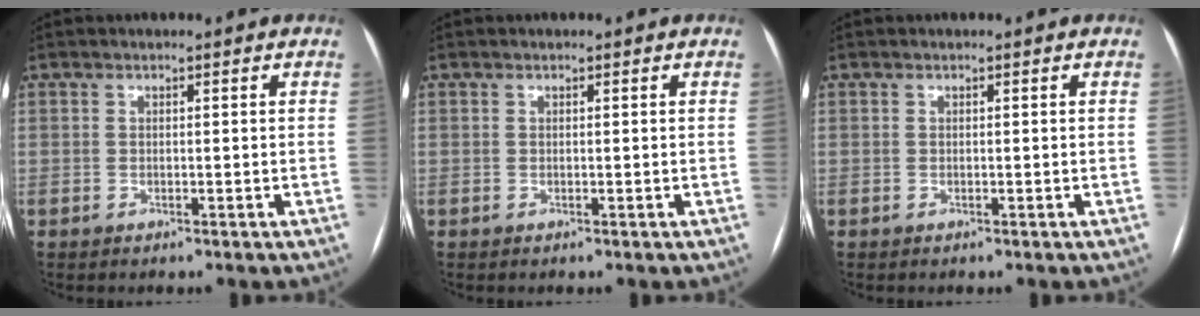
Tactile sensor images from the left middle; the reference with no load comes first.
{"total": 0.0}
{"total": 0.0}